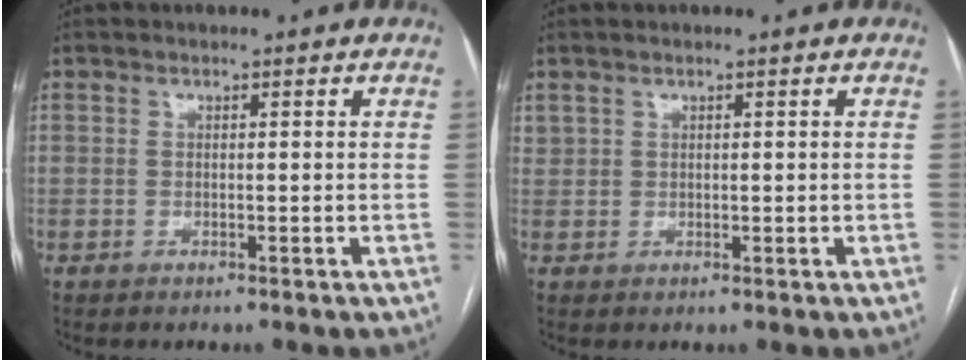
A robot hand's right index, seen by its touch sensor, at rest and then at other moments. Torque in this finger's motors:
{"motor_torque": [-0.23, 0.21, 0.02, 0.00]}